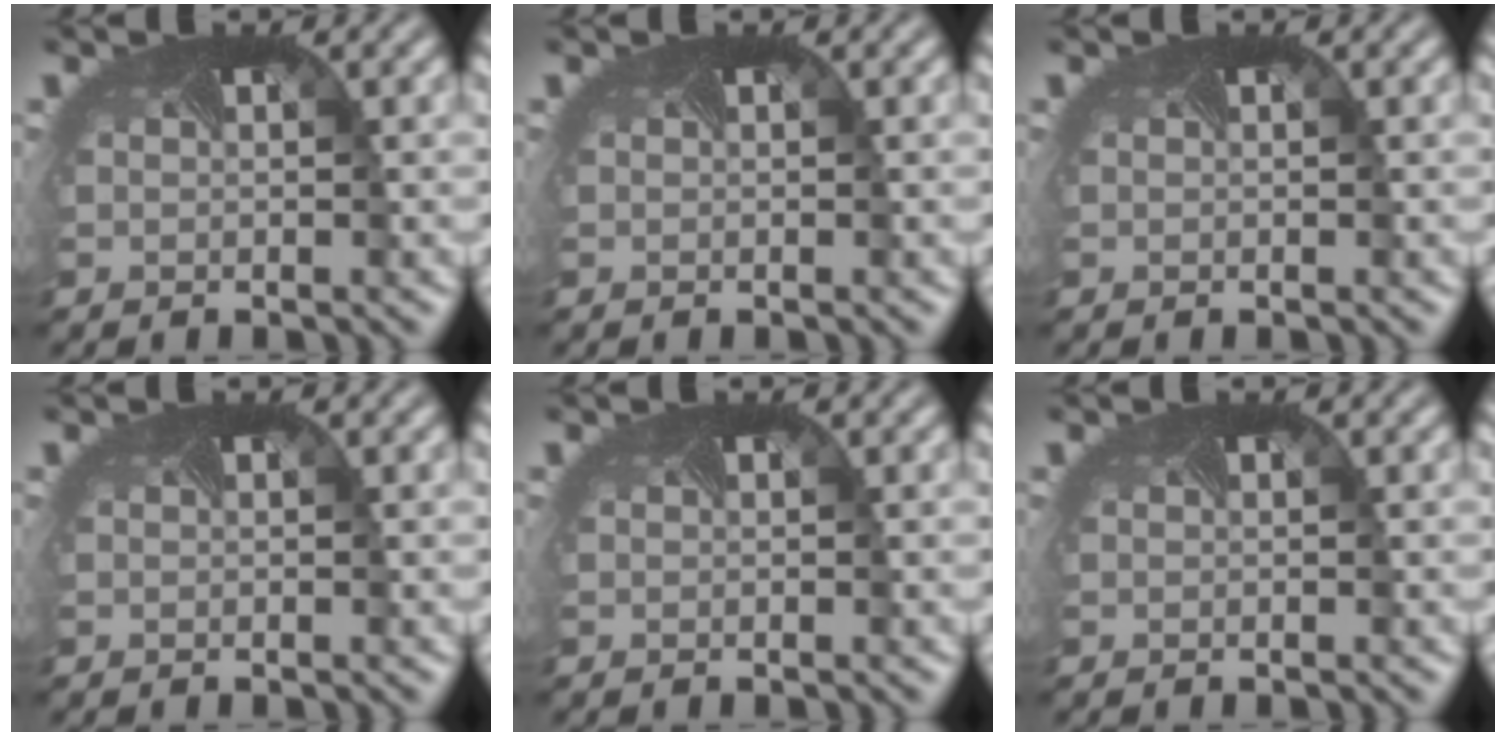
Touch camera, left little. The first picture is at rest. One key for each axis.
{"total": 0.0}
{"total": 0.0}
{"total": 0.0}
{"total": 0.0}
{"total": 0.0}